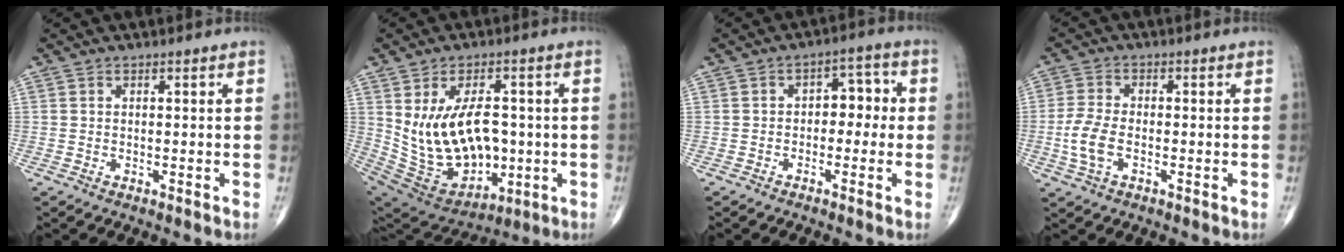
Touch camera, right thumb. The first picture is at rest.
{"total": 18.6, "force": [0.3, 11.9, 14.3], "torque": [-0.231, -0.001, 0.039]}
{"total": 5.6, "force": [-0.5, 3.8, 4.1], "torque": [-0.025, 0.025, -0.017]}
{"total": 6.3, "force": [-1.5, 3.5, 5.0], "torque": [-0.115, 0.008, -0.031]}